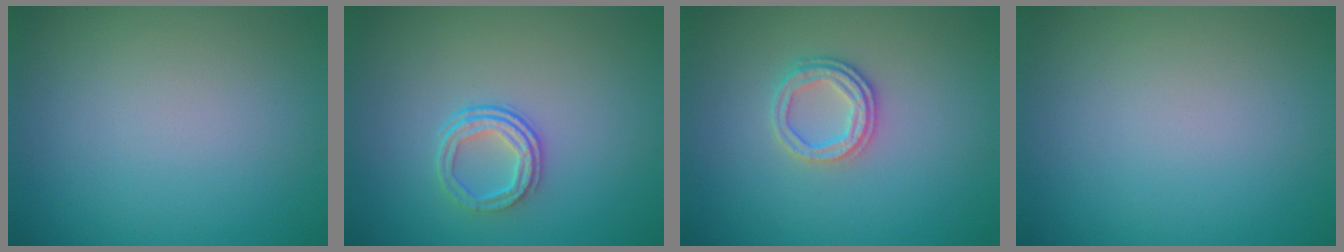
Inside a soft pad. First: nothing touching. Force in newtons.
{"total": 2.4, "press": 1.7, "slide": 1.7}
{"total": 2.6, "press": 2.3, "slide": 1.1}
{"total": 0.0}